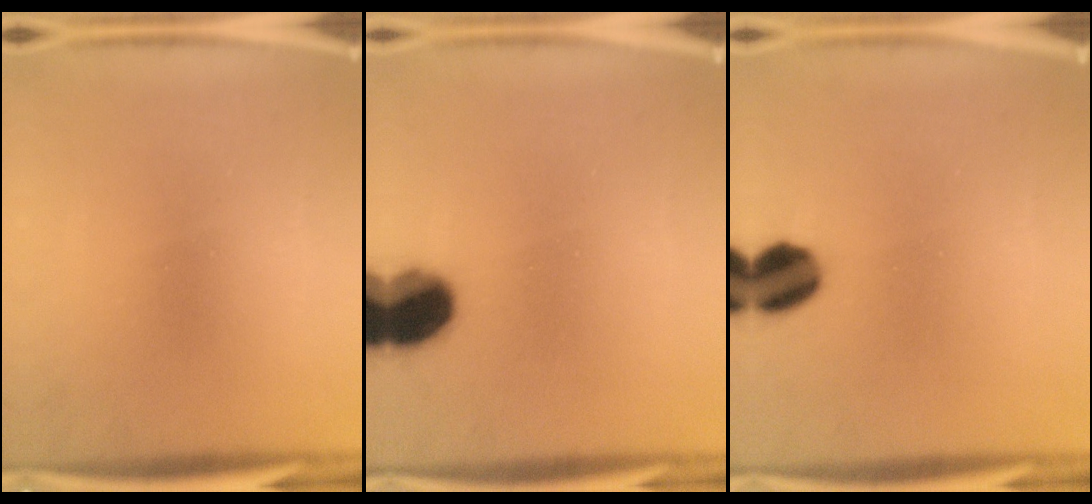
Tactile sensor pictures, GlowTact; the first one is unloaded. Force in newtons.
{"total": 11.3}
{"total": 8.6}